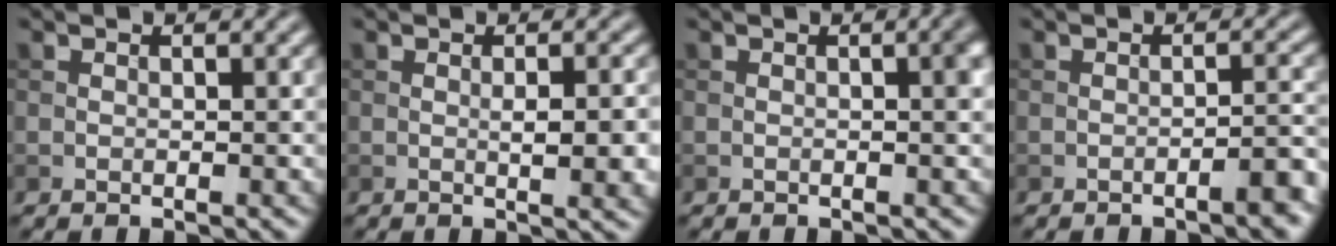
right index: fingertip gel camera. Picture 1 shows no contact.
{"total": 3.8, "force": [-0.2, 1.0, 3.6], "torque": [-0.055, -0.004, 0.001]}
{"total": 2.1, "force": [0.1, 0.5, 2.0], "torque": [-0.025, 0.002, 0.000]}
{"total": 2.8, "force": [-1.7, 0.5, 2.1], "torque": [-0.028, 0.011, -0.030]}